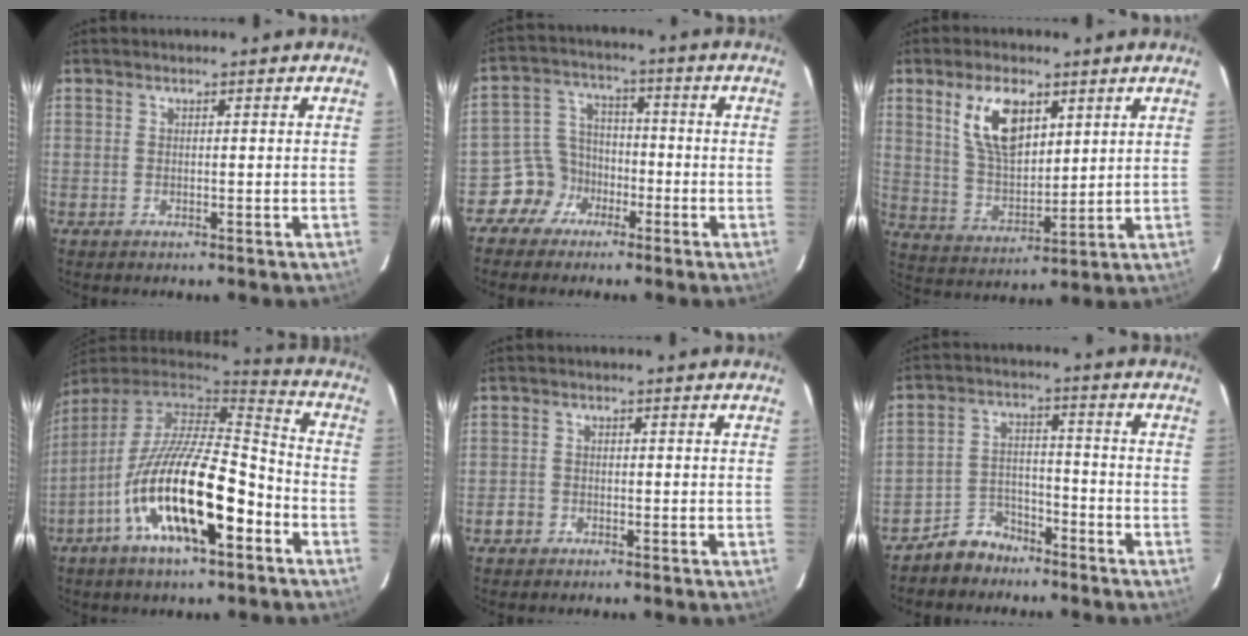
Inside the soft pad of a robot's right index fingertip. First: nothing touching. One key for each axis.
{"total": 7.0, "fx": -4.3, "fy": 5.5, "fz": 0.4, "tx": -0.017, "ty": 0.035, "tz": -0.082}
{"total": 11.6, "fx": 5.4, "fy": 5.8, "fz": 8.5, "tx": -0.158, "ty": 0.008, "tz": 0.115}
{"total": 21.3, "fx": -8.9, "fy": 6.8, "fz": 18.0, "tx": -0.328, "ty": -0.023, "tz": -0.163}
{"total": 2.1, "fx": -1.3, "fy": 1.7, "fz": 0.3, "tx": -0.009, "ty": 0.005, "tz": -0.021}
{"total": 6.9, "fx": -5.5, "fy": 4.0, "fz": 0.9, "tx": -0.030, "ty": 0.024, "tz": -0.093}